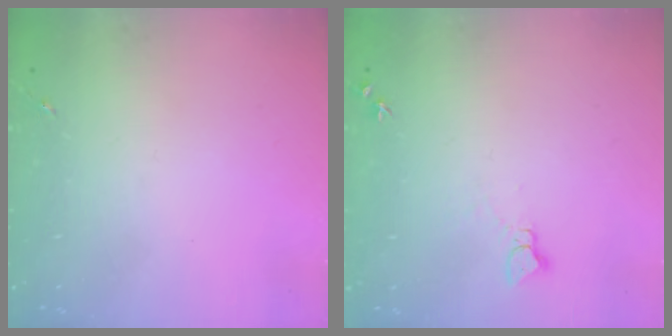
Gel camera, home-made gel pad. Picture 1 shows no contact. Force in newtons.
{"total": 3.8, "press": 3.8, "slide": 0.4}